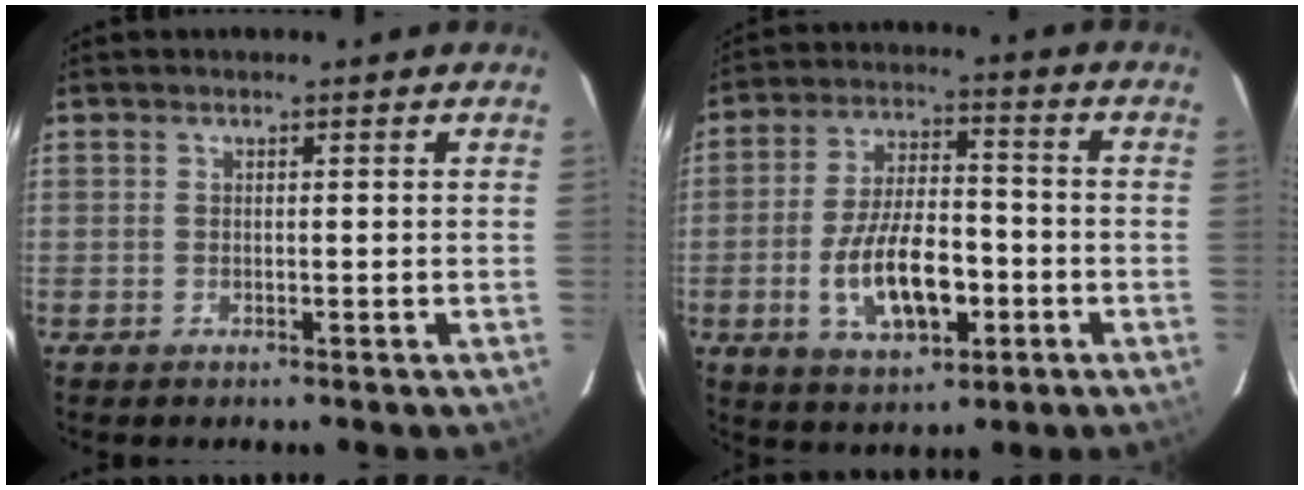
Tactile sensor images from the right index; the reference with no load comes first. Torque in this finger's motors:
{"motor_torque": [1.20, -0.94, 0.72, 0.18]}